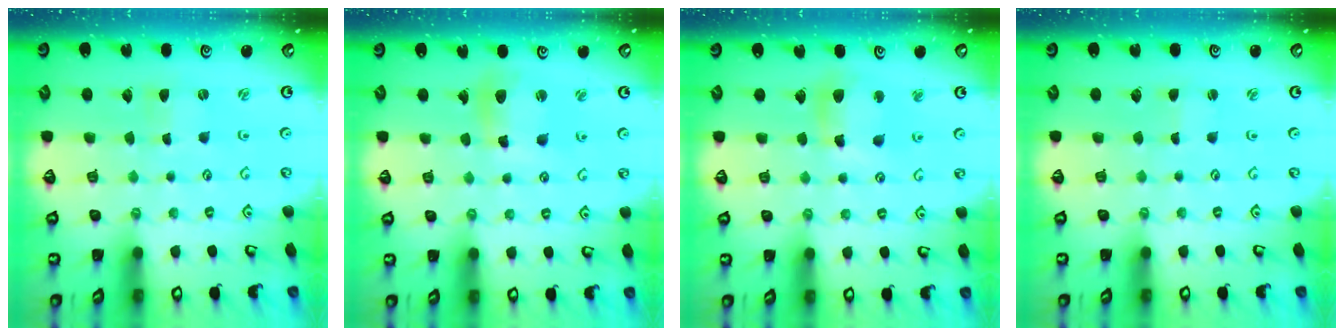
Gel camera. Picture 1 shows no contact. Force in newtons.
{"total": 10.4, "press": 10.3, "slide": 1.4}
{"total": 9.8, "press": 9.7, "slide": 1.0}
{"total": 0.0}